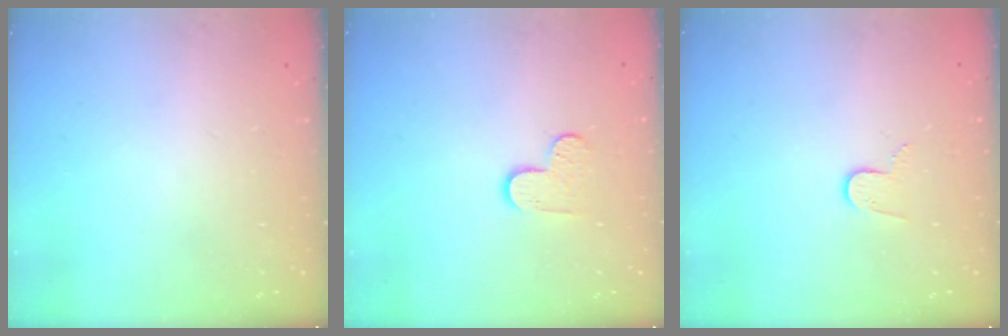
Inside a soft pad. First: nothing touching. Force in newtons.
{"total": 5.3, "press": 5.3, "slide": 0.5}
{"total": 4.7, "press": 4.7, "slide": 0.4}